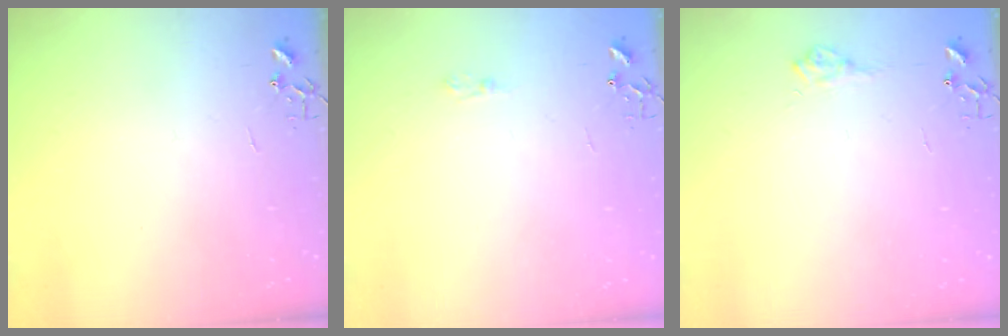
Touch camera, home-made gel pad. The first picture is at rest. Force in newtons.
{"total": 5.3, "press": 5.3, "slide": 0.6}
{"total": 7.5, "press": 7.5, "slide": 0.9}